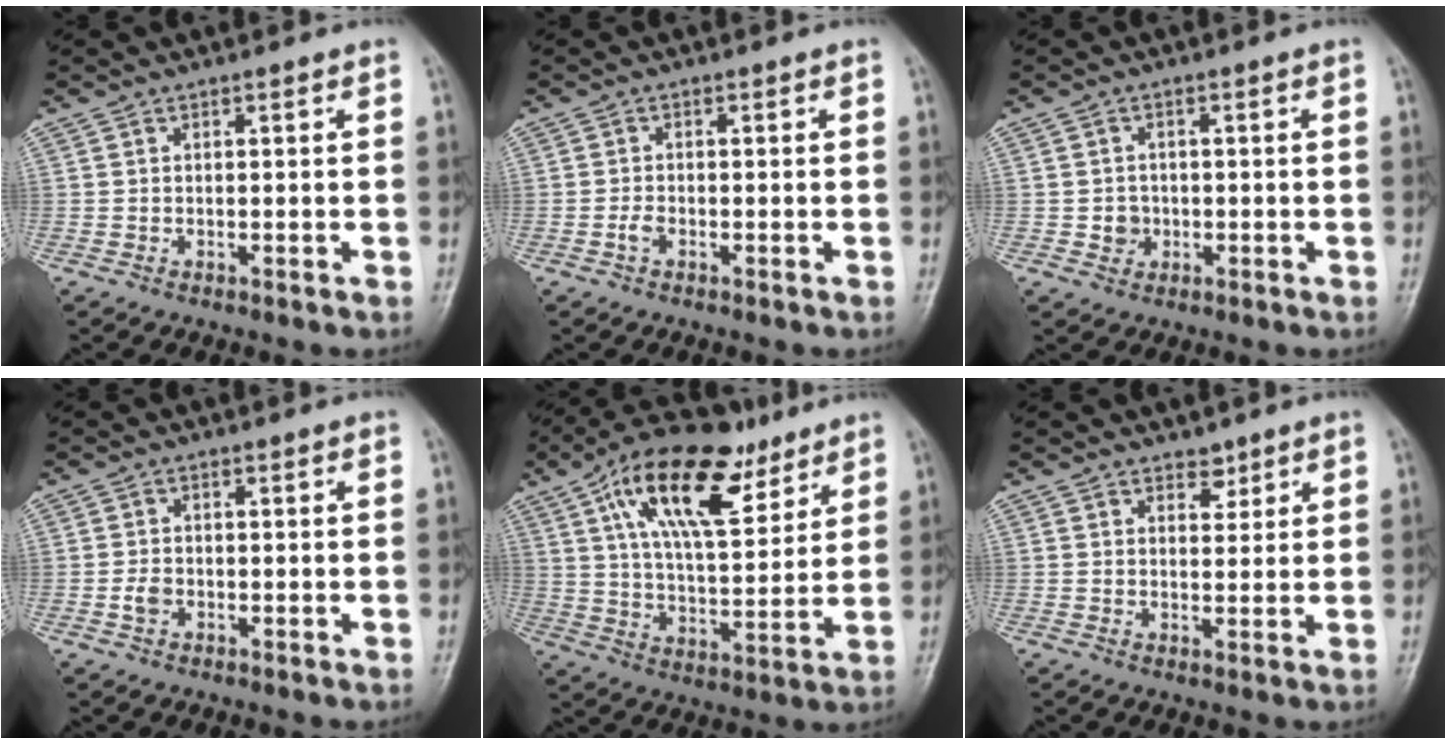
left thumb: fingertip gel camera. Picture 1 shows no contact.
{"total": 1.6, "force": [-0.8, 0.9, 1.0], "torque": [-0.023, 0.004, -0.018]}
{"total": 2.8, "force": [-0.5, 2.6, 0.9], "torque": [0.003, 0.006, -0.007]}
{"total": 2.2, "force": [-0.7, 1.6, 1.3], "torque": [-0.023, 0.006, -0.016]}
{"total": 20.1, "force": [10.6, 9.1, 14.4], "torque": [-0.210, -0.028, 0.182]}
{"total": 2.6, "force": [1.8, 1.6, 0.8], "torque": [0.006, -0.011, 0.026]}